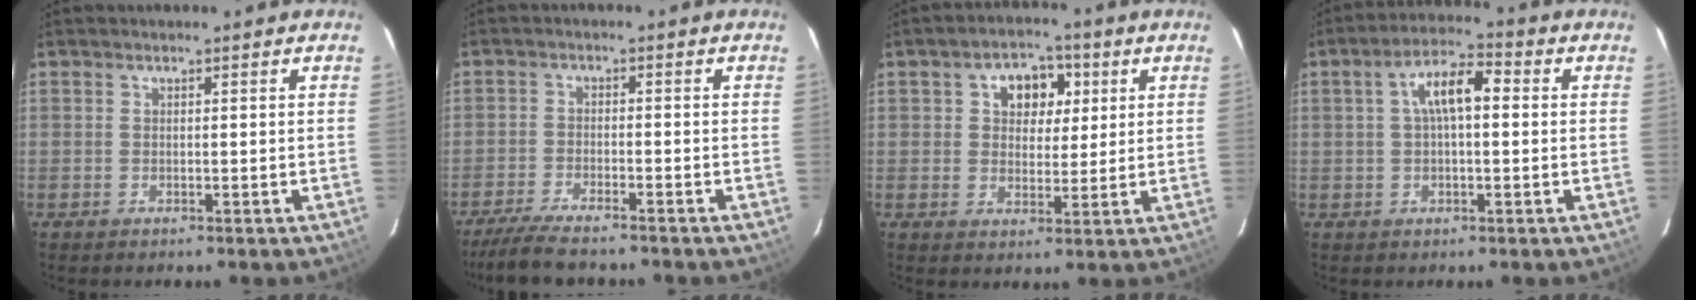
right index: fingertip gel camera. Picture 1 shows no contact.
{"total": 8.8, "force": [-7.7, 1.2, 4.2], "torque": [-0.104, -0.023, -0.133]}
{"total": 7.3, "force": [2.4, 5.6, 4.1], "torque": [-0.068, 0.020, 0.039]}
{"total": 7.4, "force": [1.0, 3.0, 6.7], "torque": [-0.124, 0.024, 0.016]}